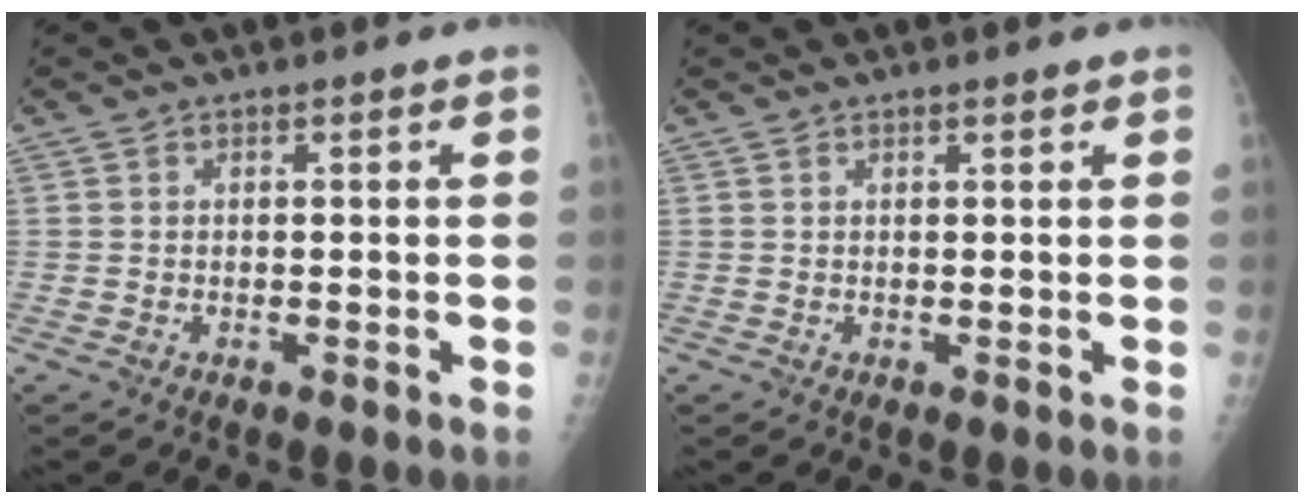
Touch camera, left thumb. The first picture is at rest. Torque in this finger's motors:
{"motor_torque": [-0.12, 0.05, -0.03, 0.04, -0.04]}